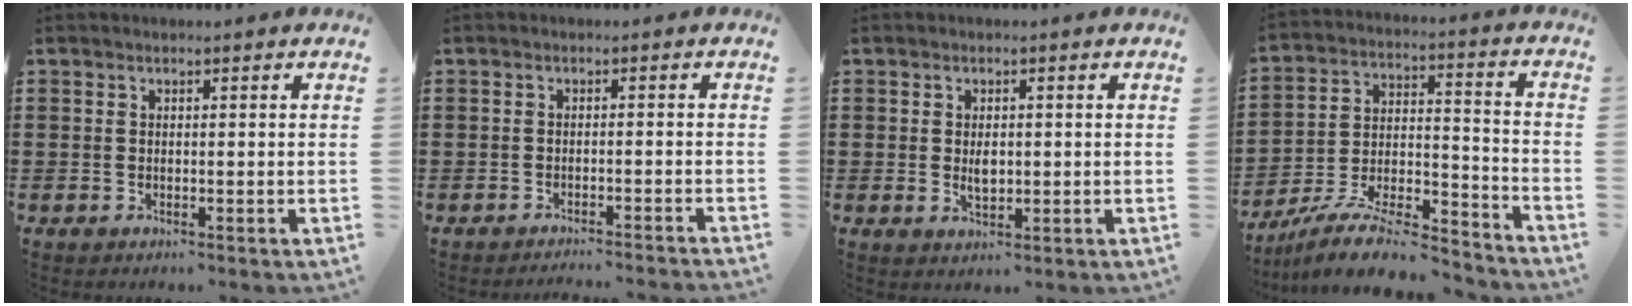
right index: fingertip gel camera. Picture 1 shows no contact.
{"total": 1.7, "force": [-1.7, -0.4, 0.2], "torque": [-0.004, 0.003, -0.036]}
{"total": 2.2, "force": [0.0, 1.1, 1.9], "torque": [-0.038, 0.004, -0.001]}
{"total": 10.9, "force": [-9.6, 2.1, 4.9], "torque": [-0.080, 0.026, -0.184]}